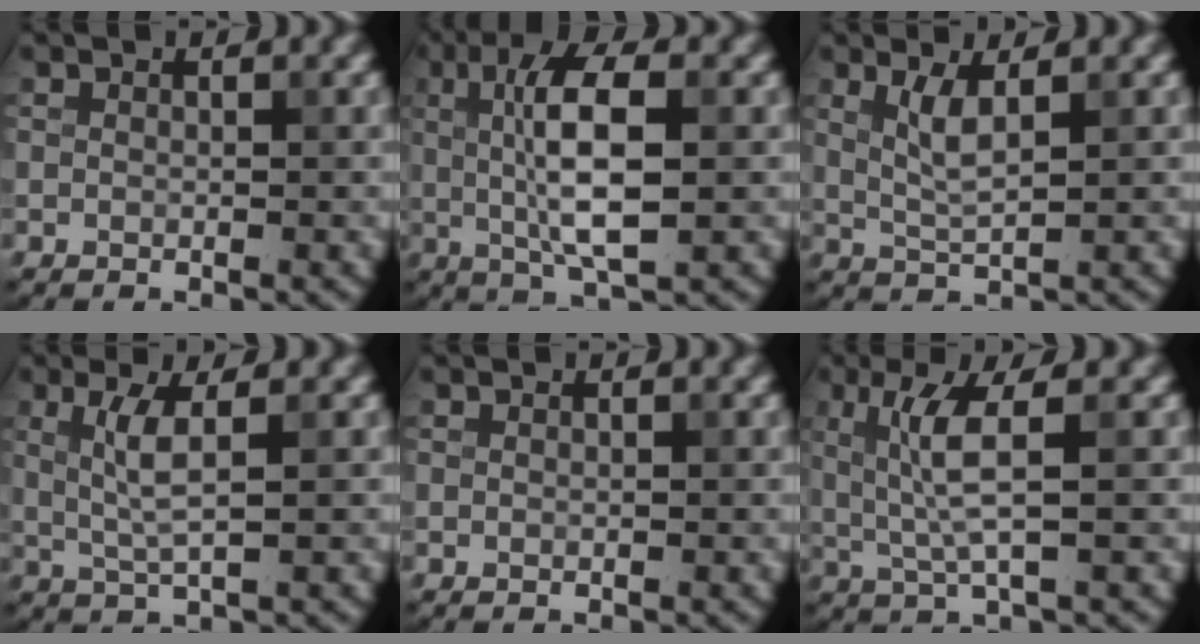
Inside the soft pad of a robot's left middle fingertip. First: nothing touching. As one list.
[{"total": 7.0, "force": [0.6, 2.1, 6.7], "torque": [-0.119, 0.006, 0.008]}, {"total": 2.6, "force": [1.0, 0.6, 2.4], "torque": [-0.053, -0.003, 0.022]}, {"total": 3.0, "force": [0.7, 0.5, 2.8], "torque": [-0.065, -0.001, 0.017]}, {"total": 0.0}, {"total": 4.1, "force": [0.6, 0.5, 4.0], "torque": [-0.089, -0.001, 0.019]}]